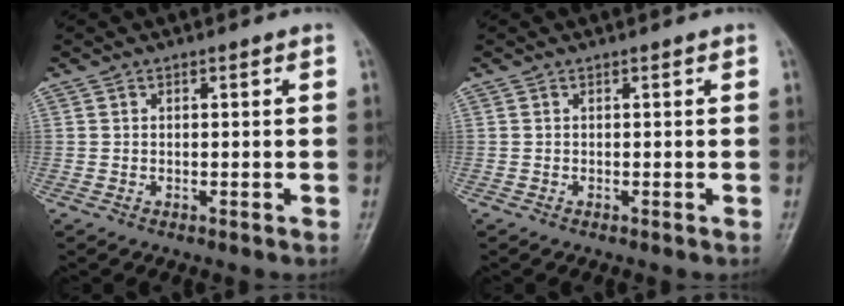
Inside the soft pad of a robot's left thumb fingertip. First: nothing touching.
{"total": 0.0}